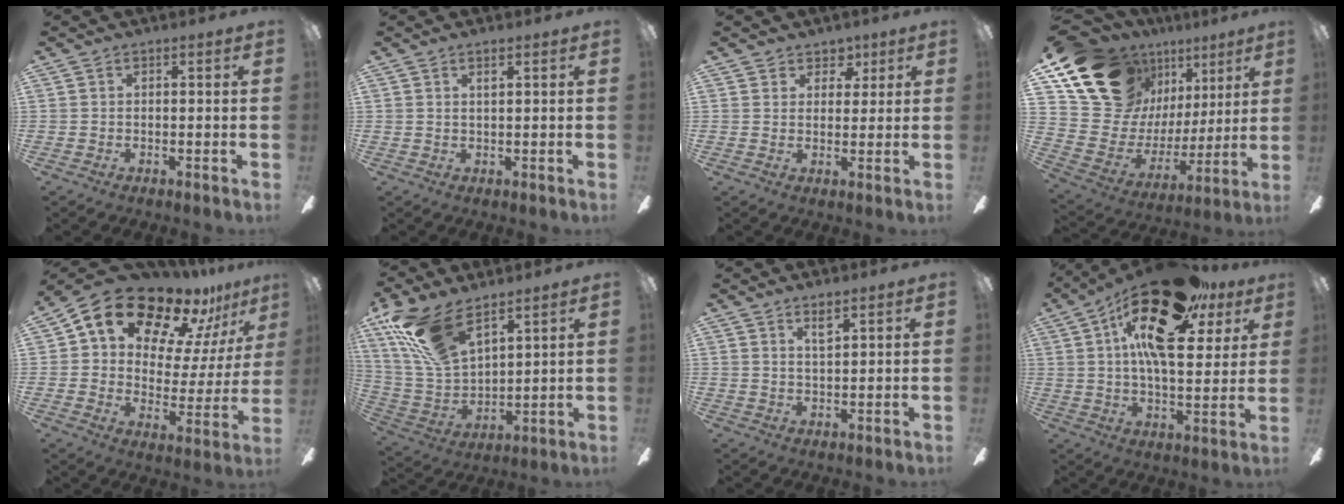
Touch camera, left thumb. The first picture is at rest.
{"total": 1.7, "force": [1.0, 0.1, 1.4], "torque": [-0.031, 0.001, 0.016]}
{"total": 4.3, "force": [2.9, 3.2, 0.7], "torque": [0.007, -0.013, 0.048]}
{"total": 20.0, "force": [13.2, 12.7, 8.1], "torque": [-0.161, -0.074, 0.265]}
{"total": 16.4, "force": [12.0, 8.6, 7.1], "torque": [-0.130, -0.088, 0.206]}
{"total": 17.7, "force": [11.8, 7.4, 10.9], "torque": [-0.259, -0.044, 0.214]}
{"total": 3.3, "force": [2.4, 0.6, 2.2], "torque": [-0.041, -0.002, 0.039]}
{"total": 24.1, "force": [12.8, 9.6, 18.0], "torque": [-0.305, -0.048, 0.207]}